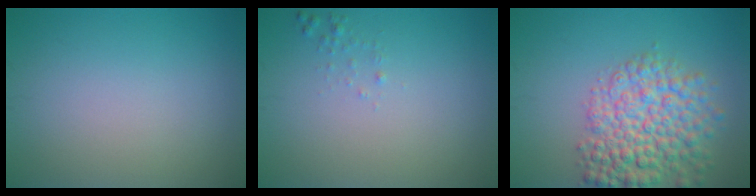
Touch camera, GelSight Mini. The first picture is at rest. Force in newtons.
{"total": 0.6, "press": 0.6, "slide": 0.0}
{"total": 7.5, "press": 7.5, "slide": 0.3}